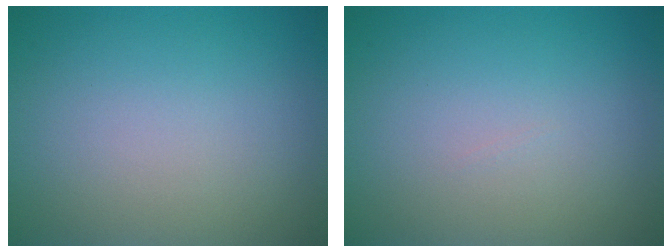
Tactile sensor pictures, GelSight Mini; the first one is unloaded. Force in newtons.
{"total": 0.0}